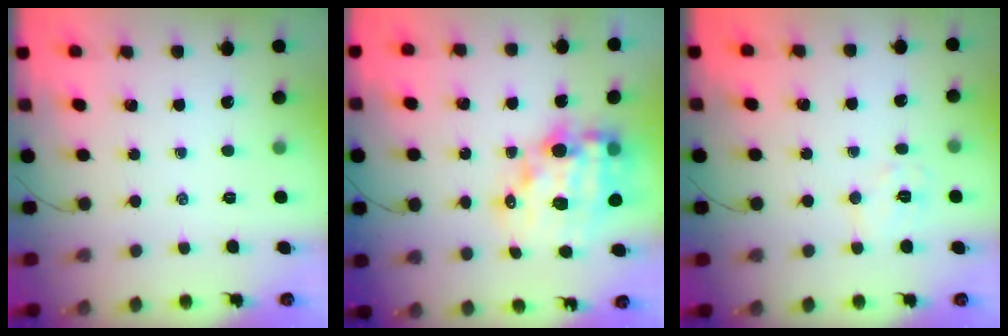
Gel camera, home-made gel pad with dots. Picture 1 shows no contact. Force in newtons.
{"total": 15.3, "press": 14.9, "slide": 3.5}
{"total": 6.1, "press": 6.0, "slide": 1.0}